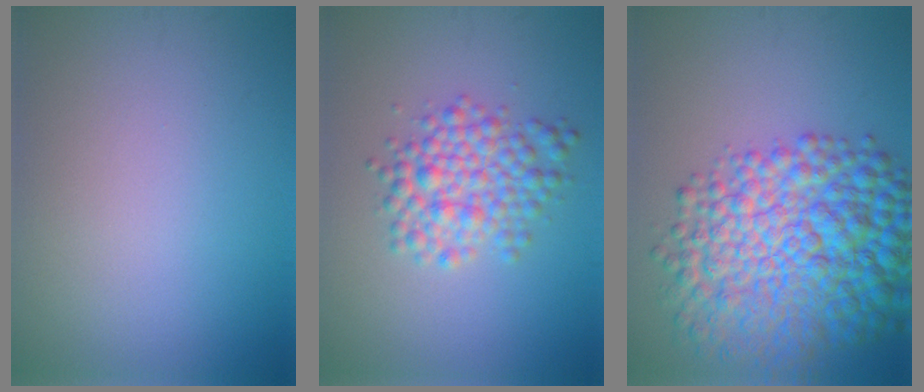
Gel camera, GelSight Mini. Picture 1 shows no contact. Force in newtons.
{"total": 4.5, "press": 4.5, "slide": 0.1}
{"total": 11.7, "press": 11.7, "slide": 0.2}